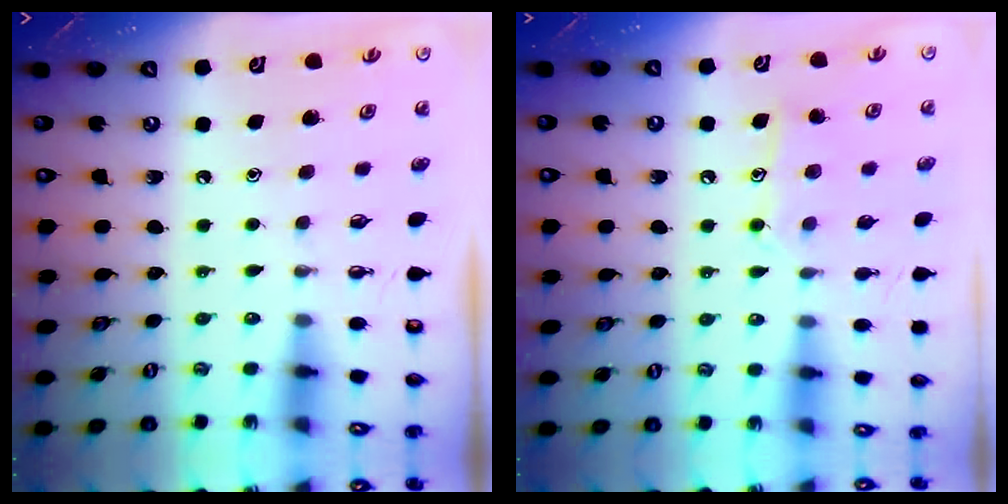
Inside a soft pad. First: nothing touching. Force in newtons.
{"total": 10.3, "press": 10.3, "slide": 0.5}